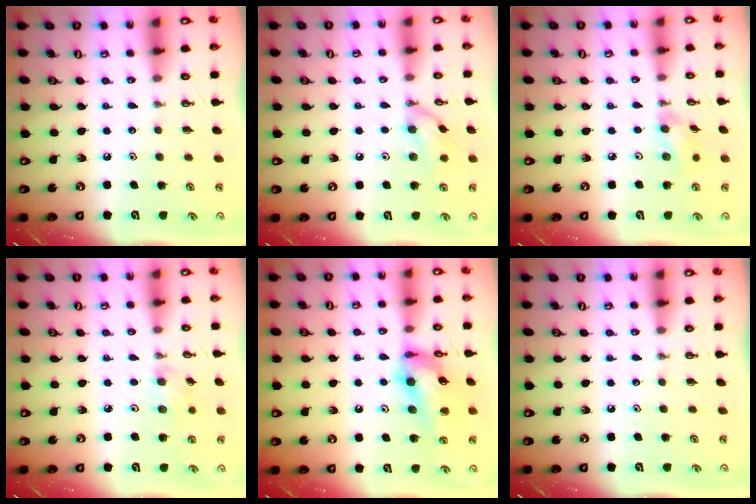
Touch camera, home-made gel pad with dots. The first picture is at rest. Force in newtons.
{"total": 10.3, "press": 10.2, "slide": 1.5}
{"total": 7.8, "press": 7.4, "slide": 2.5}
{"total": 5.9, "press": 4.2, "slide": 4.1}
{"total": 14.8, "press": 14.7, "slide": 1.7}
{"total": 0.0}